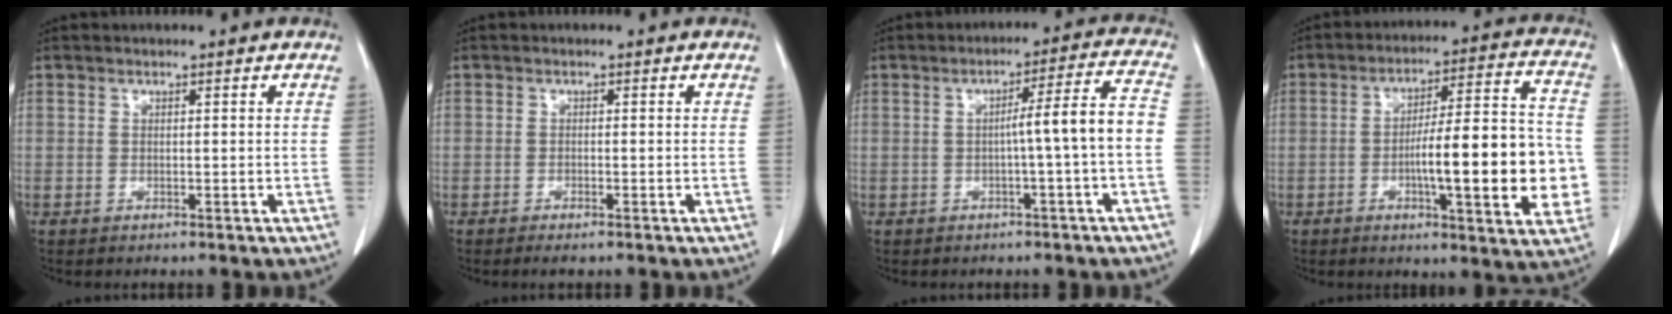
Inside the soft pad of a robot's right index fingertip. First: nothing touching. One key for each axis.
{"total": 1.4, "fx": -1.0, "fy": 0.2, "fz": 0.9, "tx": -0.016, "ty": -0.003, "tz": -0.012}
{"total": 6.8, "fx": -1.4, "fy": -0.8, "fz": 6.6, "tx": -0.094, "ty": 0.019, "tz": -0.018}
{"total": 17.8, "fx": -3.2, "fy": 3.0, "fz": 17.2, "tx": -0.233, "ty": 0.019, "tz": -0.042}